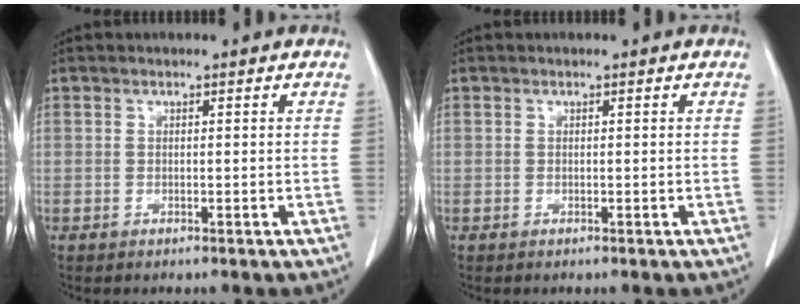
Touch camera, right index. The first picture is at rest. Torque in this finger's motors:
{"motor_torque": [0.00, 0.00, 0.00, 0.00]}